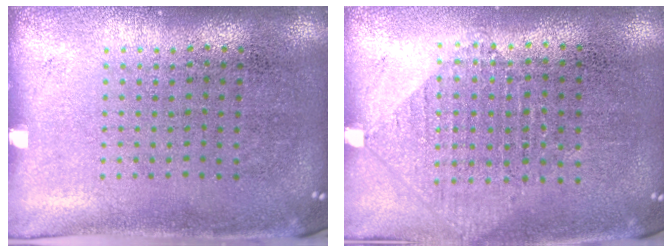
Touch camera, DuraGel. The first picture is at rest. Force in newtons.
{"total": 0.9, "press": 0.9, "slide": 0.2}